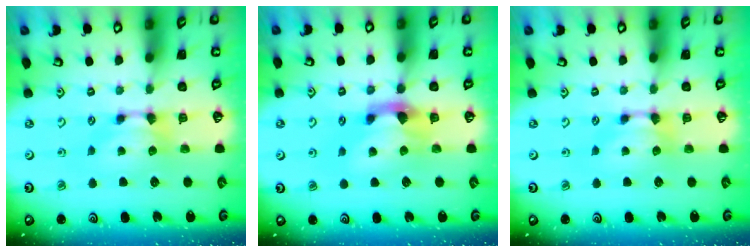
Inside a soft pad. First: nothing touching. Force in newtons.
{"total": 2.9, "press": 2.6, "slide": 1.5}
{"total": 0.0}